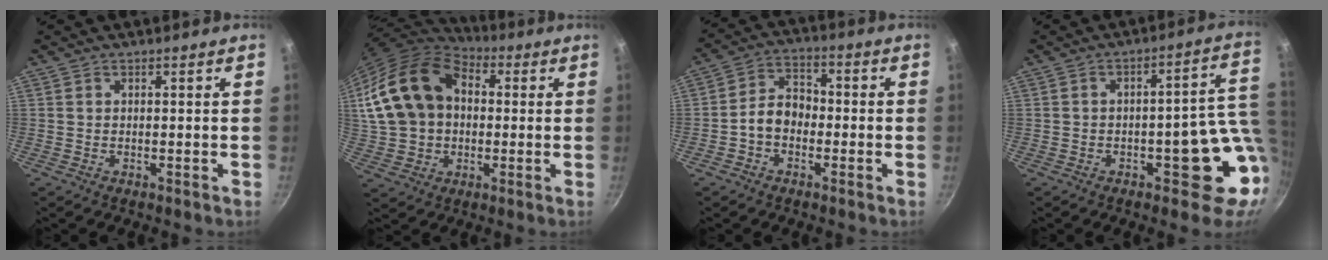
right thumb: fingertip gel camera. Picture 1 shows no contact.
{"total": 21.3, "force": [3.1, 15.5, 14.3], "torque": [-0.268, 0.038, 0.060]}
{"total": 6.8, "force": [-1.8, 5.0, 4.2], "torque": [-0.047, 0.033, -0.043]}
{"total": 13.1, "force": [-1.5, 6.1, 11.4], "torque": [-0.081, 0.021, -0.011]}